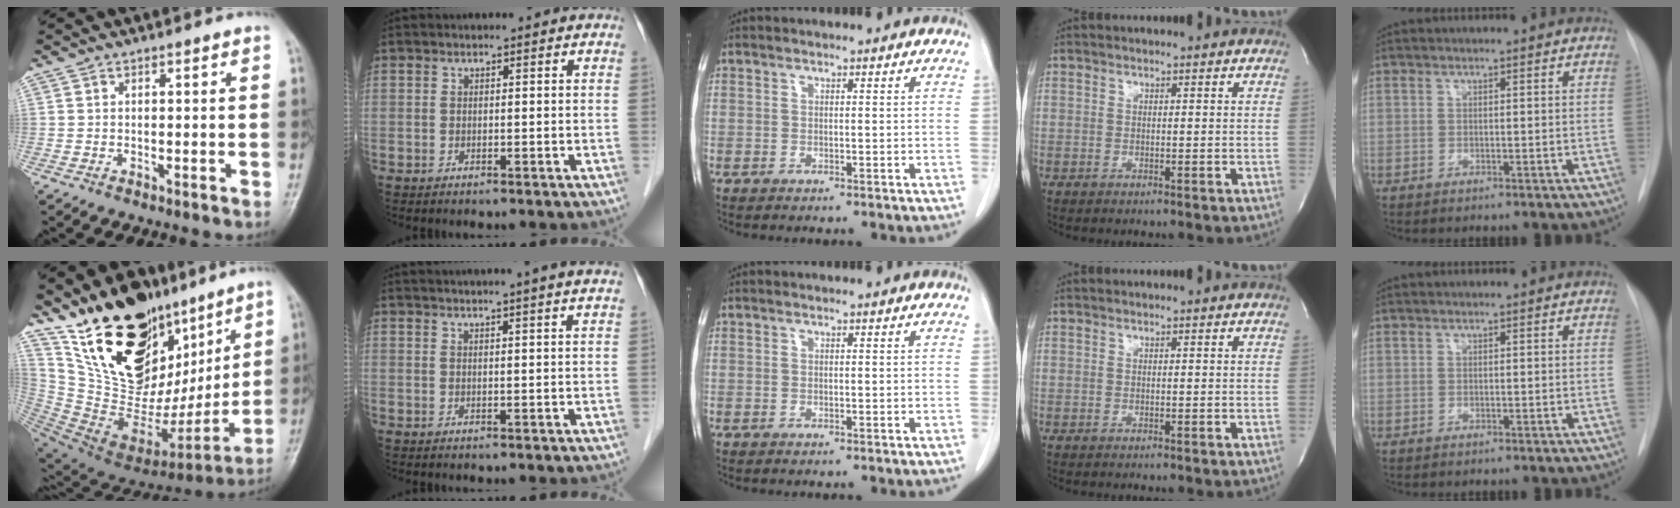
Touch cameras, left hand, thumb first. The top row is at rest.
{"thumb": {"total": 31.1, "force": [16.8, 17.6, 19.5], "torque": [-0.268, -0.045, 0.299]}, "index": {"total": 10.5, "force": [9.3, -1.7, 4.5], "torque": [-0.063, 0.008, 0.105]}}